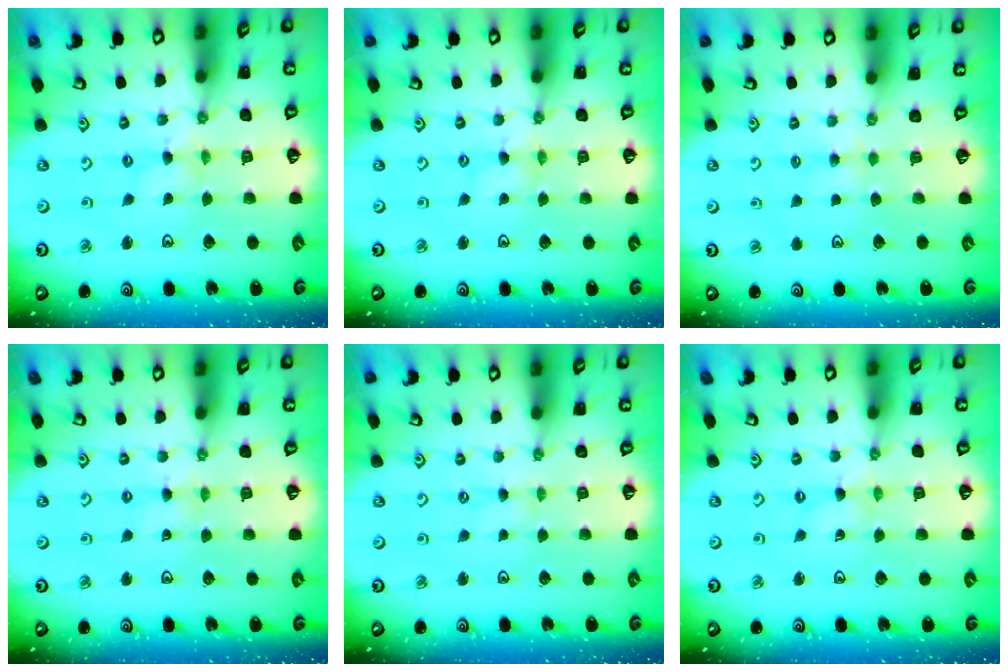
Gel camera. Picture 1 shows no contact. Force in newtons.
{"total": 1.2, "press": 1.2, "slide": 0.2}
{"total": 2.8, "press": 2.7, "slide": 0.5}
{"total": 2.8, "press": 2.8, "slide": 0.3}
{"total": 0.0}
{"total": 0.0}